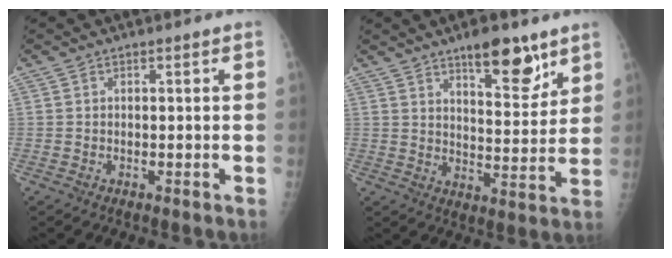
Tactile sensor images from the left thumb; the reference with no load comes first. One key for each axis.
{"total": 11.4, "fx": 7.6, "fy": 4.0, "fz": 7.4, "tx": -0.080, "ty": -0.050, "tz": 0.118}